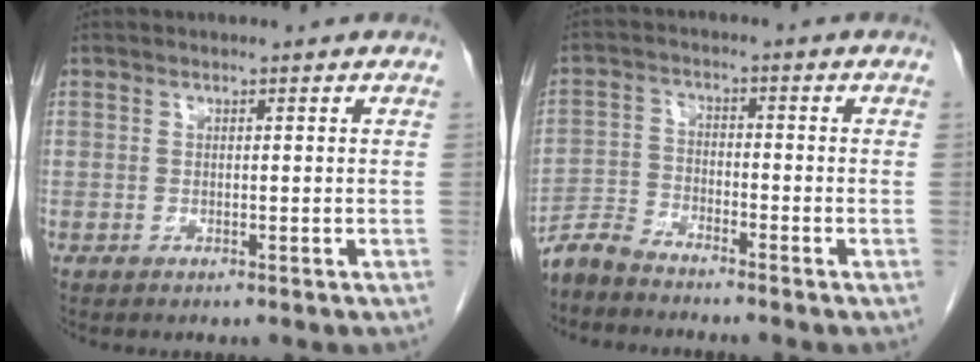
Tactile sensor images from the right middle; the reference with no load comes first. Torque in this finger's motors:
{"motor_torque": [0.14, -0.08, 0.00, 0.02]}